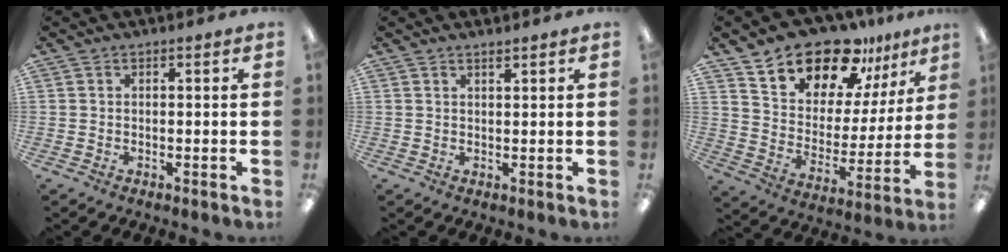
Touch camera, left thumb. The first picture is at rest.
{"total": 1.2, "force": [1.2, 0.2, 0.4], "torque": [-0.009, -0.002, 0.022]}
{"total": 16.8, "force": [14.4, 7.3, 4.7], "torque": [-0.096, -0.117, 0.263]}